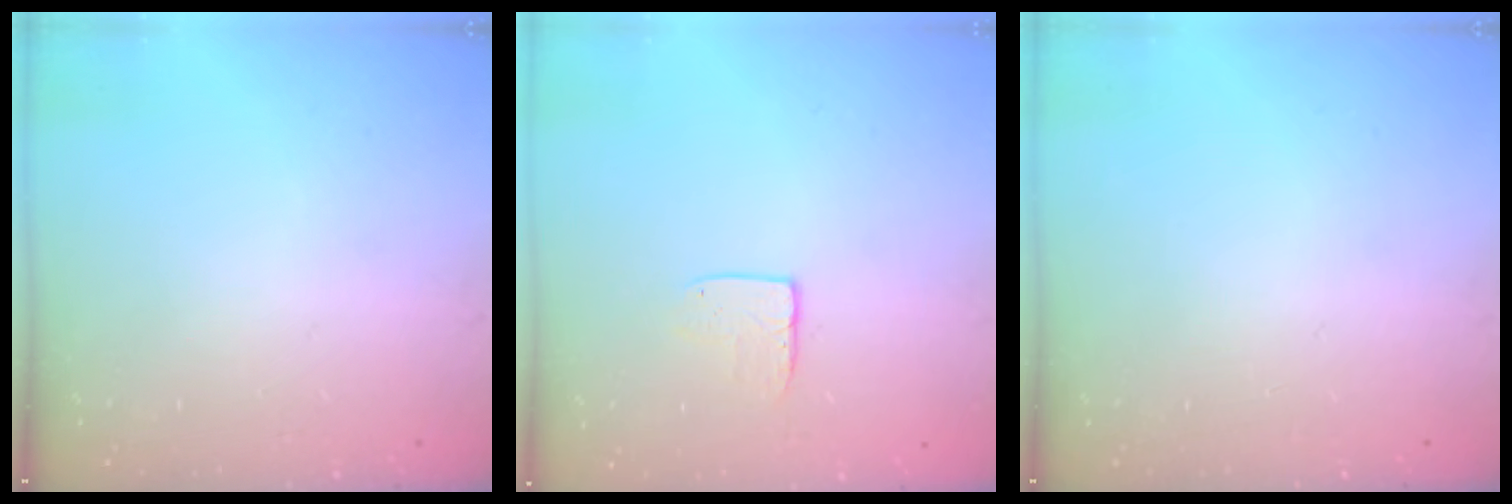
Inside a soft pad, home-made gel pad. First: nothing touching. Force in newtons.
{"total": 6.7, "press": 6.7, "slide": 0.5}
{"total": 0.0}